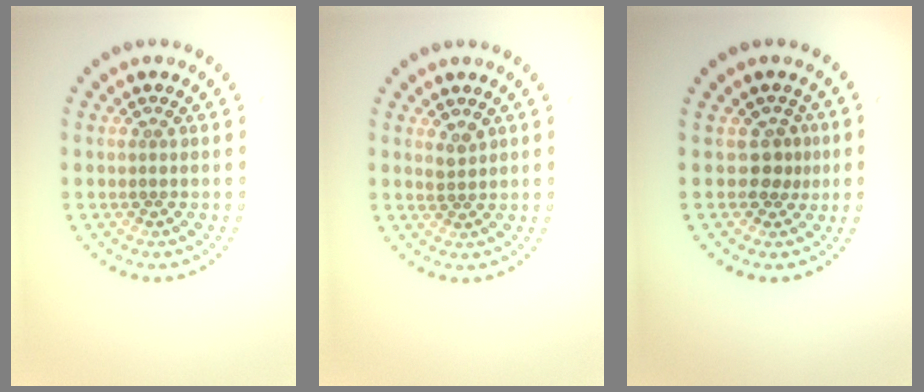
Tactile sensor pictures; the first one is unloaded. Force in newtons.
{"total": 1.2, "press": 1.0, "slide": 0.6}
{"total": 1.9, "press": 1.3, "slide": 1.4}